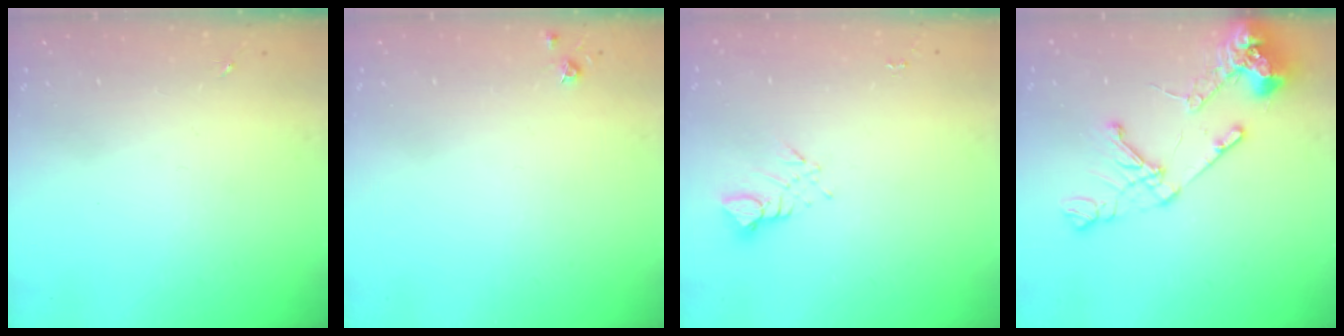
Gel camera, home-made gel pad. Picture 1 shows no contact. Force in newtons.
{"total": 3.8, "press": 3.8, "slide": 0.5}
{"total": 3.8, "press": 3.8, "slide": 0.2}
{"total": 14.1, "press": 14.0, "slide": 1.9}